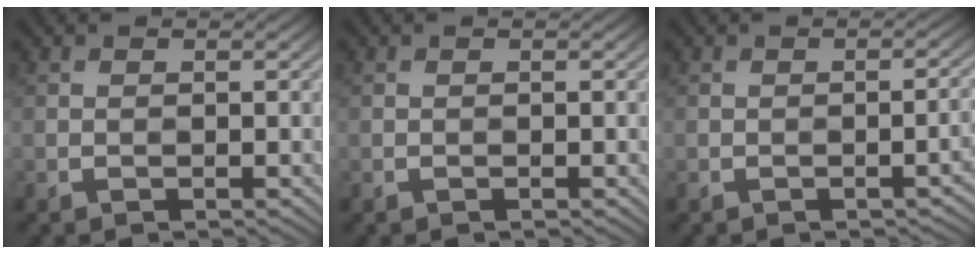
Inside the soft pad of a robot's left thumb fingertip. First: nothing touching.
{"total": 0.0}
{"total": 3.4, "force": [-1.6, 0.9, 2.9], "torque": [-0.021, 0.008, -0.019]}